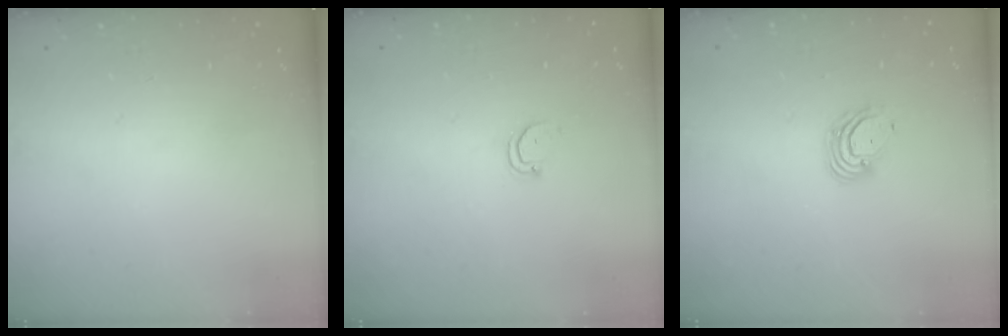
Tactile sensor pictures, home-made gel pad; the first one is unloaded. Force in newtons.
{"total": 2.5, "press": 2.5, "slide": 0.3}
{"total": 6.2, "press": 6.1, "slide": 0.9}